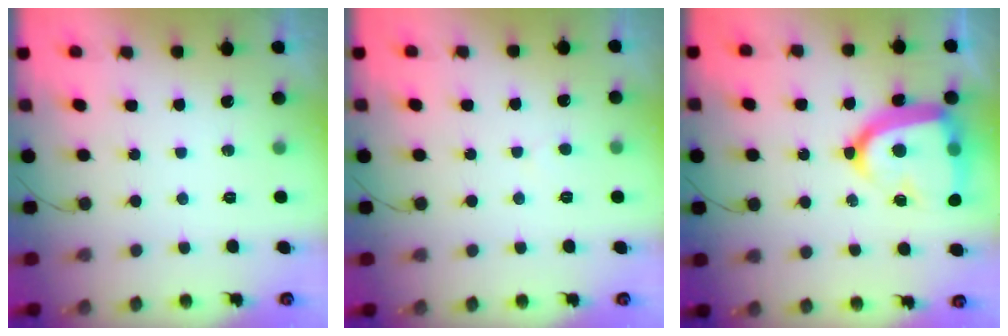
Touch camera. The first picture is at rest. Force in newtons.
{"total": 2.6, "press": 2.6, "slide": 0.2}
{"total": 21.2, "press": 21.1, "slide": 2.2}